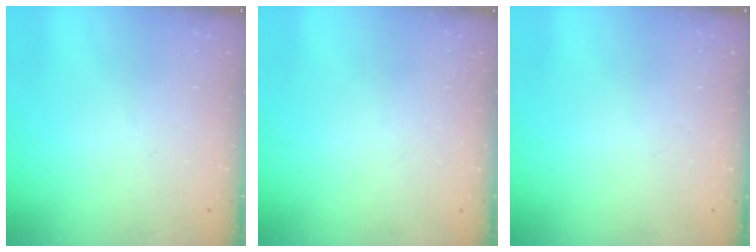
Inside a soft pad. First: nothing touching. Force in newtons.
{"total": 0.0}
{"total": 0.0}